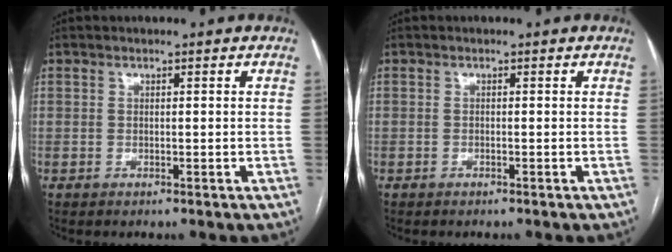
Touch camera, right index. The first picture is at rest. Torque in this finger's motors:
{"motor_torque": [0.04, -0.07, -0.01, 0.00]}